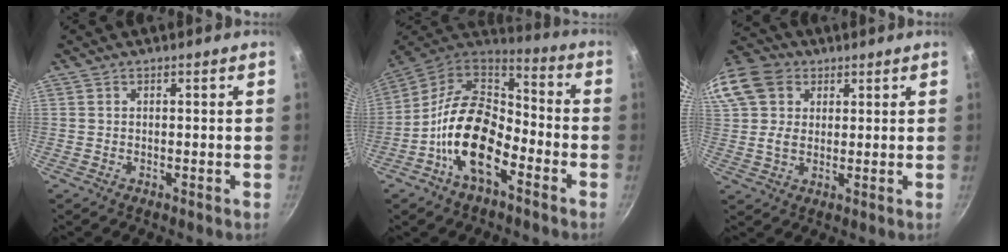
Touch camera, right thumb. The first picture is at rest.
{"total": 17.8, "force": [-6.7, 9.8, 13.2], "torque": [-0.214, 0.055, -0.140]}
{"total": 17.7, "force": [6.4, 13.7, 9.1], "torque": [-0.212, 0.032, 0.111]}